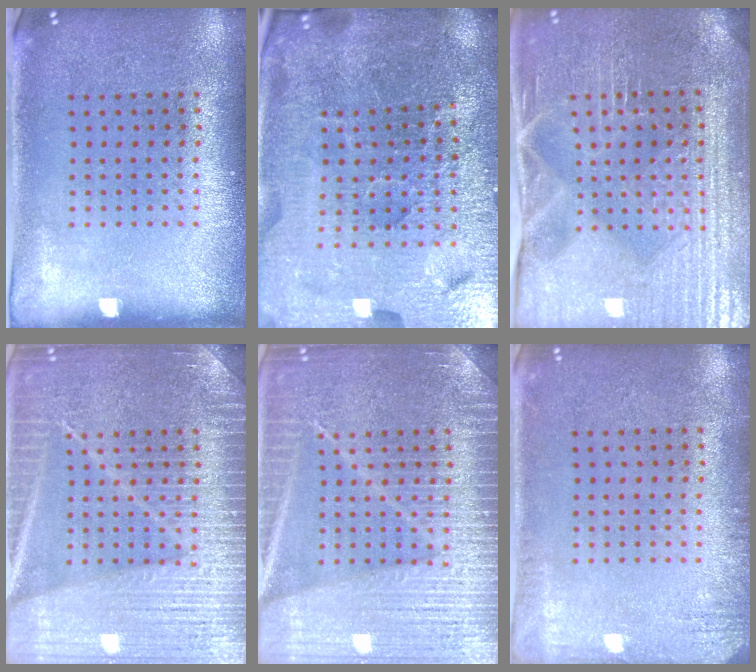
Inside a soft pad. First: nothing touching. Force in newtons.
{"total": 5.5, "press": 5.1, "slide": 2.0}
{"total": 4.3, "press": 4.2, "slide": 1.1}
{"total": 6.8, "press": 6.7, "slide": 0.8}
{"total": 6.8, "press": 6.7, "slide": 0.8}
{"total": 1.6, "press": 1.5, "slide": 0.3}